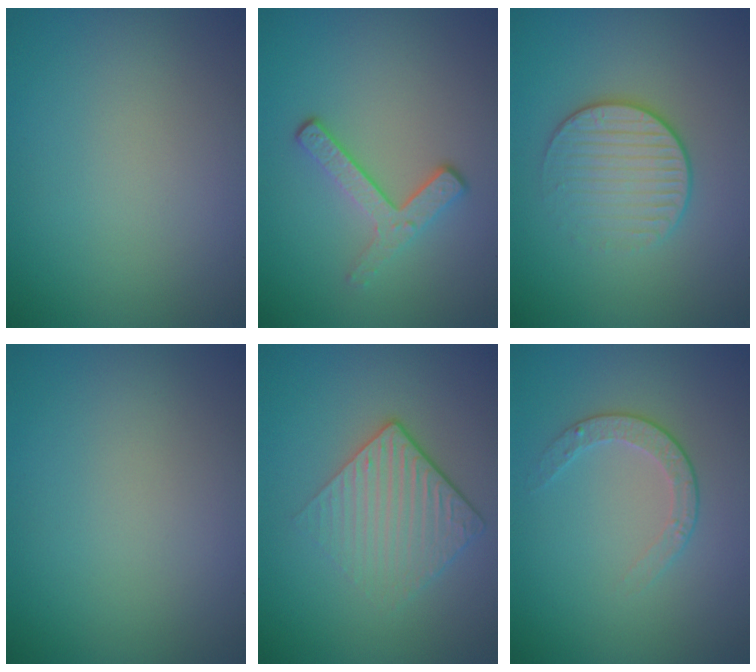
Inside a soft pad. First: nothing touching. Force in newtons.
{"total": 3.2, "press": 2.3, "slide": 2.2}
{"total": 3.2, "press": 2.9, "slide": 1.4}
{"total": 0.0}
{"total": 4.4, "press": 2.9, "slide": 3.3}
{"total": 2.1, "press": 1.4, "slide": 1.5}